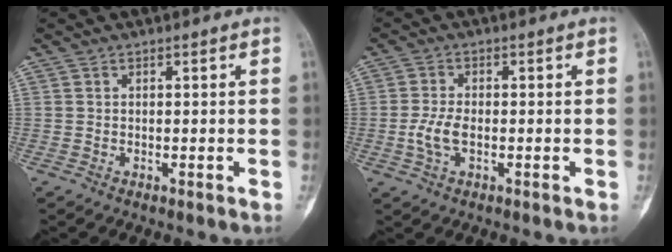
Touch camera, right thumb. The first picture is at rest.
{"total": 4.3, "force": [-0.9, 2.3, 3.6], "torque": [-0.082, 0.006, -0.019]}